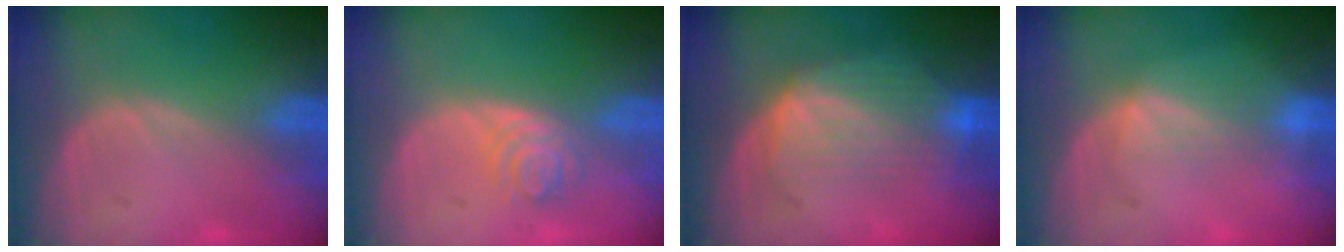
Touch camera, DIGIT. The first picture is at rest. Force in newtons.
{"total": 4.0, "press": 3.6, "slide": 1.7}
{"total": 7.3, "press": 7.2, "slide": 1.4}
{"total": 2.7, "press": 2.7, "slide": 0.4}